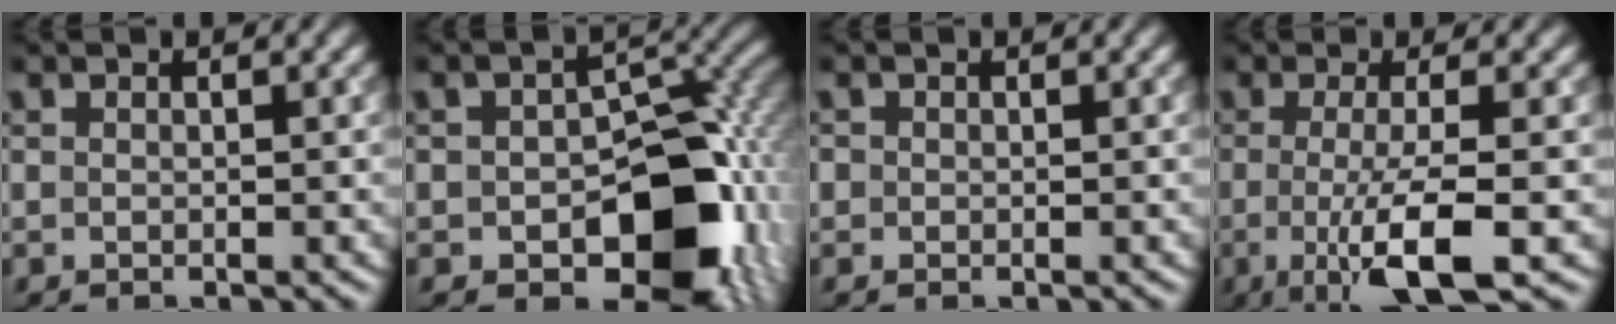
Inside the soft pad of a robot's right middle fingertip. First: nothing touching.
{"total": 12.2, "force": [-3.9, 7.6, 8.7], "torque": [-0.100, -0.013, -0.051]}
{"total": 0.7, "force": [-0.4, 0.6, 0.3], "torque": [-0.001, -0.004, -0.006]}
{"total": 7.1, "force": [-1.6, 1.7, 6.7], "torque": [-0.107, -0.014, -0.031]}